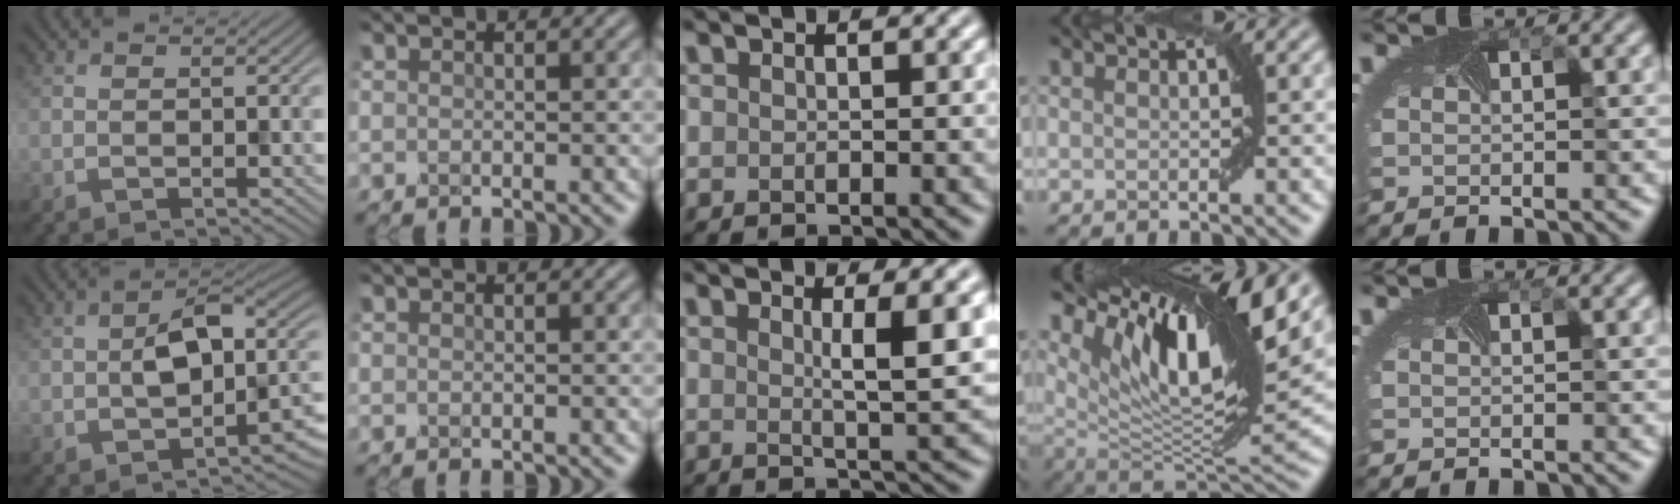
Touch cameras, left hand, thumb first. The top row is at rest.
{"thumb": {"total": 8.7, "force": [-0.9, 5.1, 7.0], "torque": [-0.095, 0.007, -0.019]}, "middle": {"total": 4.0, "force": [0.9, 0.6, 3.9], "torque": [-0.049, 0.000, 0.018]}, "ring": {"total": 13.4, "force": [6.9, 3.6, 10.9], "torque": [-0.188, 0.002, 0.134]}, "little": {"total": 0.9, "force": [0.6, 0.2, 0.7], "torque": [-0.003, 0.004, 0.006]}}